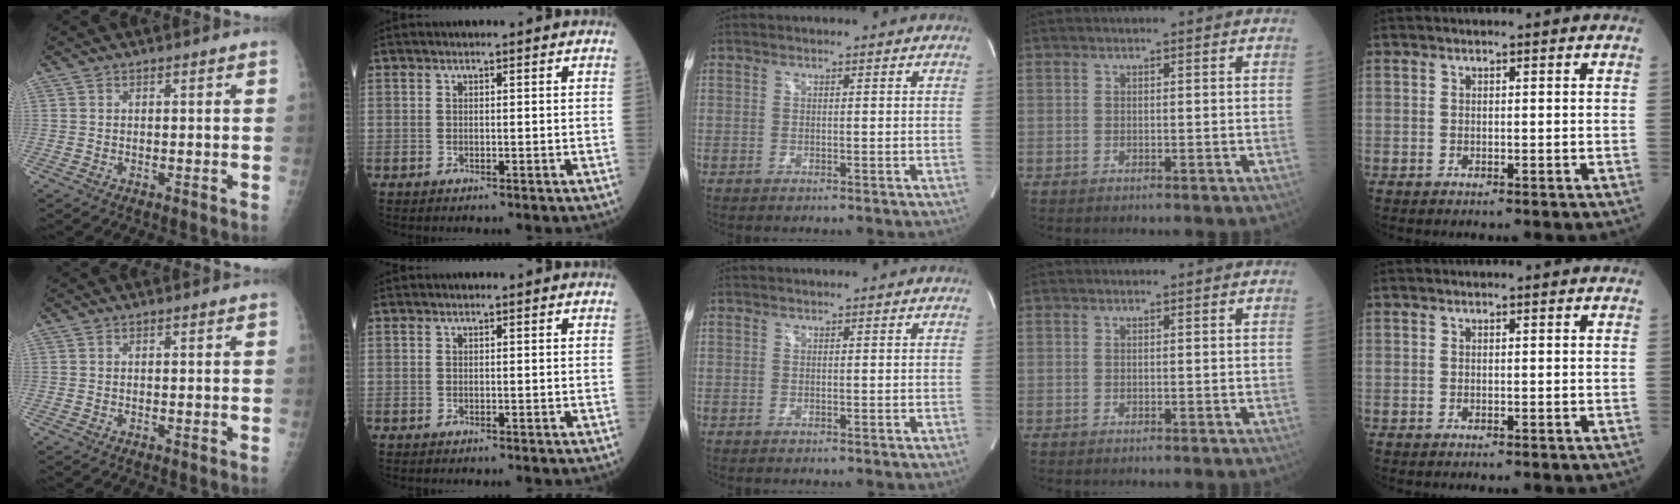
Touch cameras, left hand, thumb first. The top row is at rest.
{}